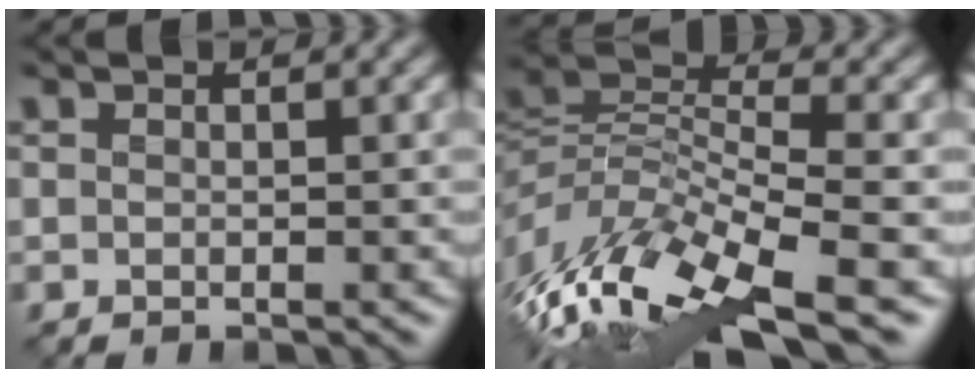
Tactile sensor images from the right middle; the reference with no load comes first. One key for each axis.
{"total": 11.5, "fx": -5.7, "fy": 4.5, "fz": 9.0, "tx": -0.189, "ty": 0.004, "tz": -0.105}